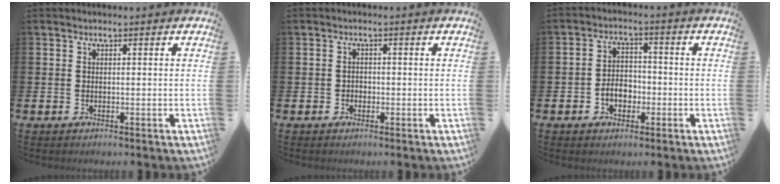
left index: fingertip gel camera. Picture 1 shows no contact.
{"total": 1.1, "force": [-0.5, 0.9, 0.2], "torque": [-0.006, 0.004, -0.013]}
{"total": 3.7, "force": [-1.4, 2.7, 2.1], "torque": [-0.034, 0.003, -0.030]}